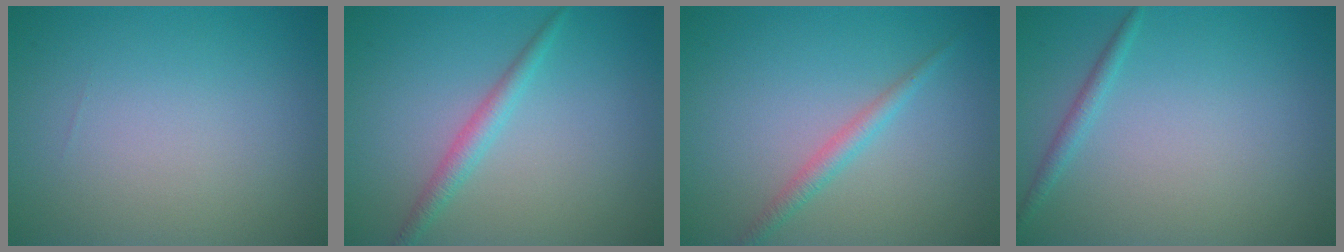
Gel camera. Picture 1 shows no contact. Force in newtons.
{"total": 1.9, "press": 1.9, "slide": 0.1}
{"total": 1.7, "press": 1.7, "slide": 0.0}
{"total": 1.2, "press": 1.2, "slide": 0.1}